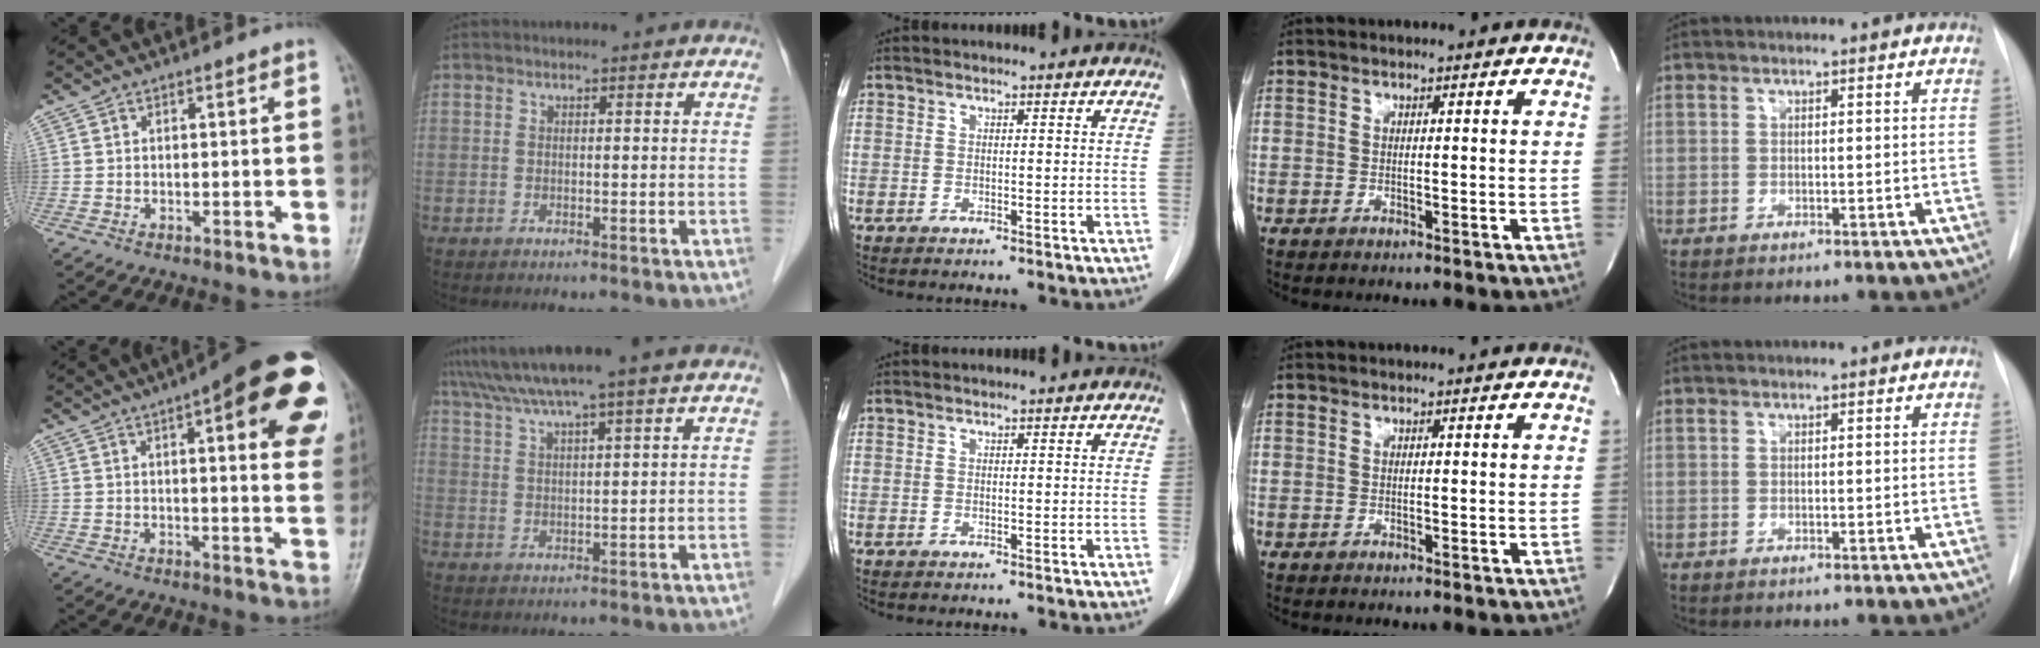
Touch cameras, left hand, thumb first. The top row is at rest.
{"thumb": {"total": 23.7, "force": [9.4, 7.0, 20.6], "torque": [-0.210, -0.004, 0.112]}, "index": {"total": 8.5, "force": [6.9, -1.1, 4.8], "torque": [-0.089, 0.028, 0.109]}}